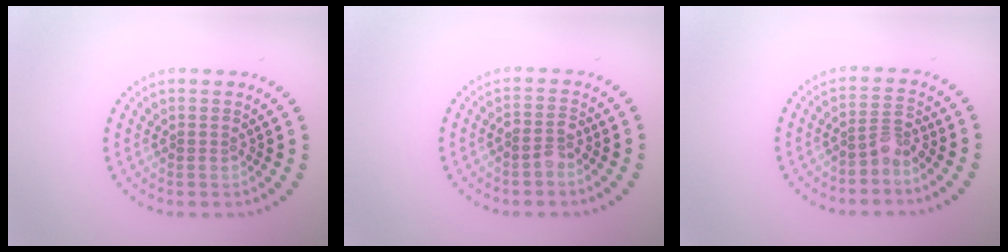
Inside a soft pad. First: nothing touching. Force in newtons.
{"total": 1.7, "press": 1.4, "slide": 0.9}
{"total": 2.1, "press": 1.5, "slide": 1.4}